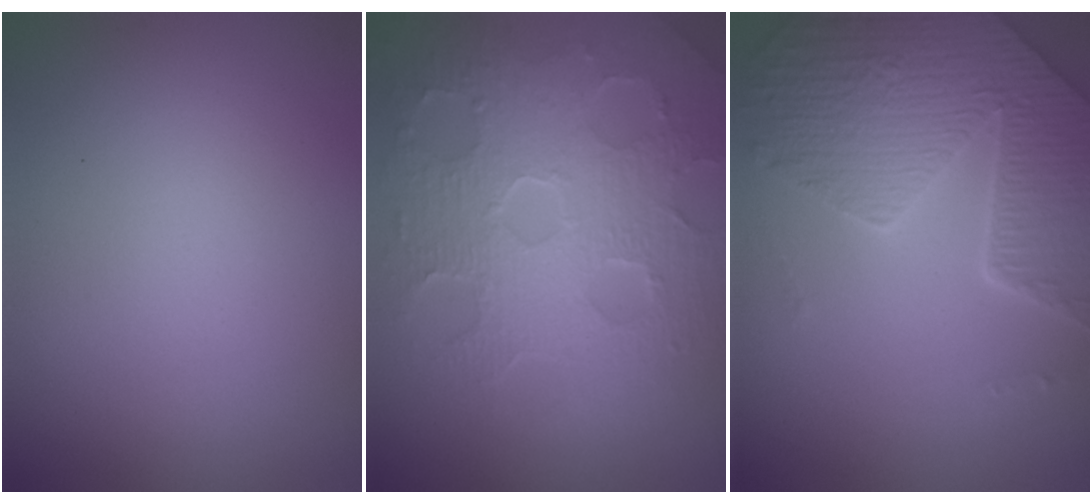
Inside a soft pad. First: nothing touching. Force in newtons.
{"total": 8.8, "press": 6.2, "slide": 6.3}
{"total": 6.9, "press": 5.3, "slide": 4.4}